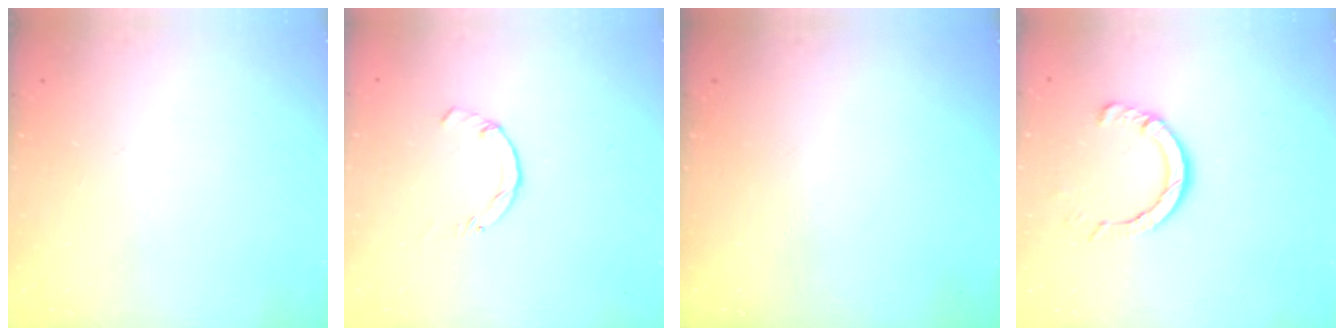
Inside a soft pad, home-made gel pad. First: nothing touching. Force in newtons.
{"total": 0.0}
{"total": 0.0}
{"total": 6.4, "press": 6.4, "slide": 0.7}